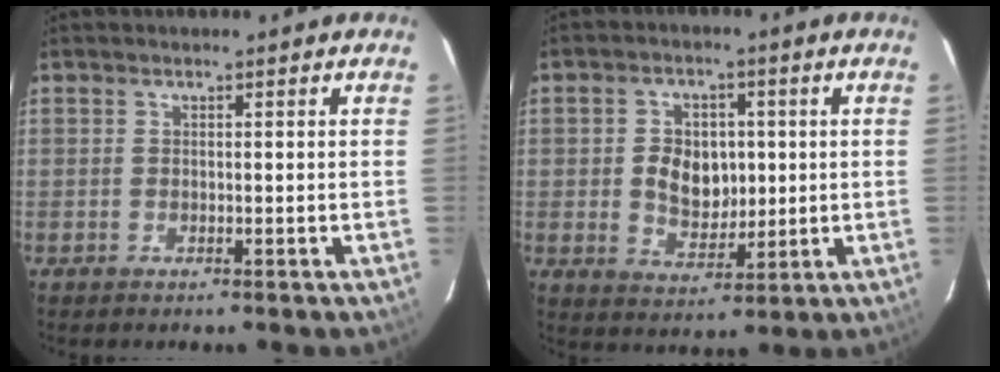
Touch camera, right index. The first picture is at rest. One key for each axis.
{"total": 8.3, "fx": 0.2, "fy": 6.2, "fz": 5.4, "tx": -0.101, "ty": 0.005, "tz": 0.015}